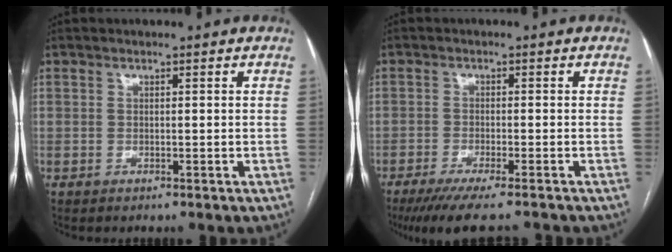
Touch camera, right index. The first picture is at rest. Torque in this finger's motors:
{"motor_torque": [0.84, -0.82, 0.37, 0.10]}